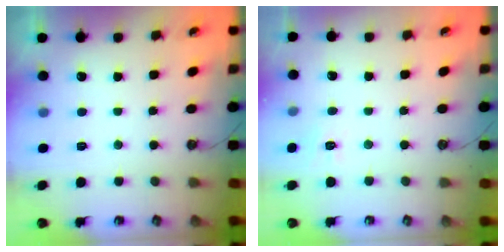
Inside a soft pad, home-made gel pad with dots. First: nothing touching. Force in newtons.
{"total": 4.3, "press": 4.2, "slide": 0.6}